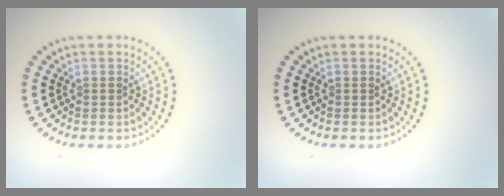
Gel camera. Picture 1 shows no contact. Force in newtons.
{"total": 0.0}